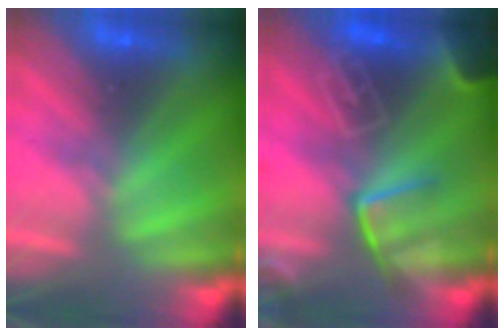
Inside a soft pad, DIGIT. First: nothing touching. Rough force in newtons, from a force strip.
{"total": 7.3}